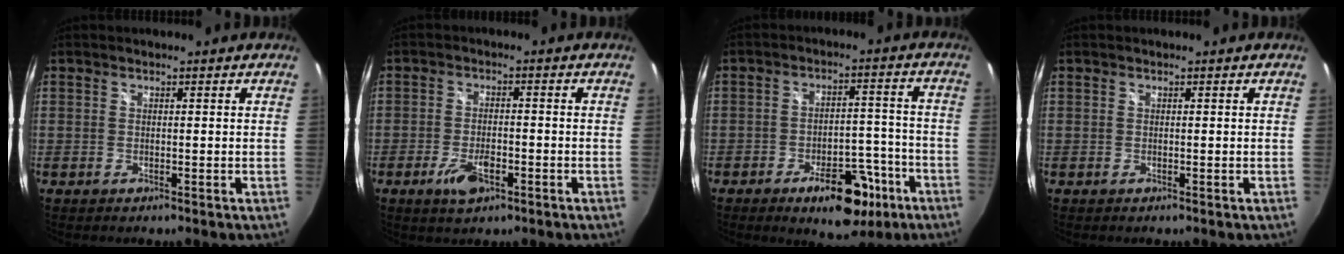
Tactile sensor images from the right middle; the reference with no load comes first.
{"total": 5.5, "force": [-2.9, 2.4, 3.9], "torque": [-0.089, -0.008, -0.050]}
{"total": 12.1, "force": [-7.2, 5.8, 7.8], "torque": [-0.114, 0.018, -0.090]}
{"total": 0.0}